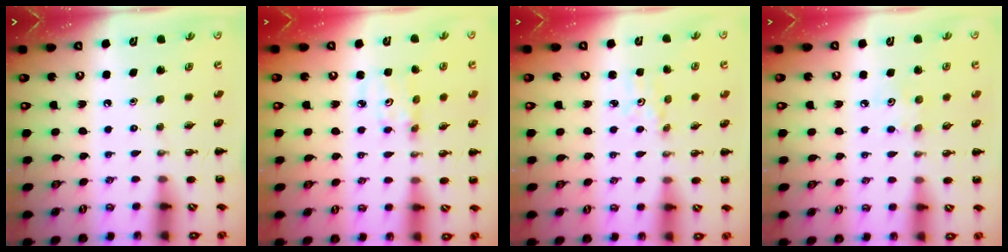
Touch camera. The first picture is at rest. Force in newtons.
{"total": 2.8, "press": 2.8, "slide": 0.4}
{"total": 2.4, "press": 2.3, "slide": 0.7}
{"total": 4.5, "press": 4.3, "slide": 1.1}